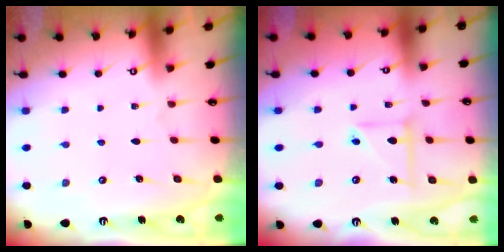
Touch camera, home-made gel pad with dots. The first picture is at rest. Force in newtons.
{"total": 7.4, "press": 7.4, "slide": 0.5}